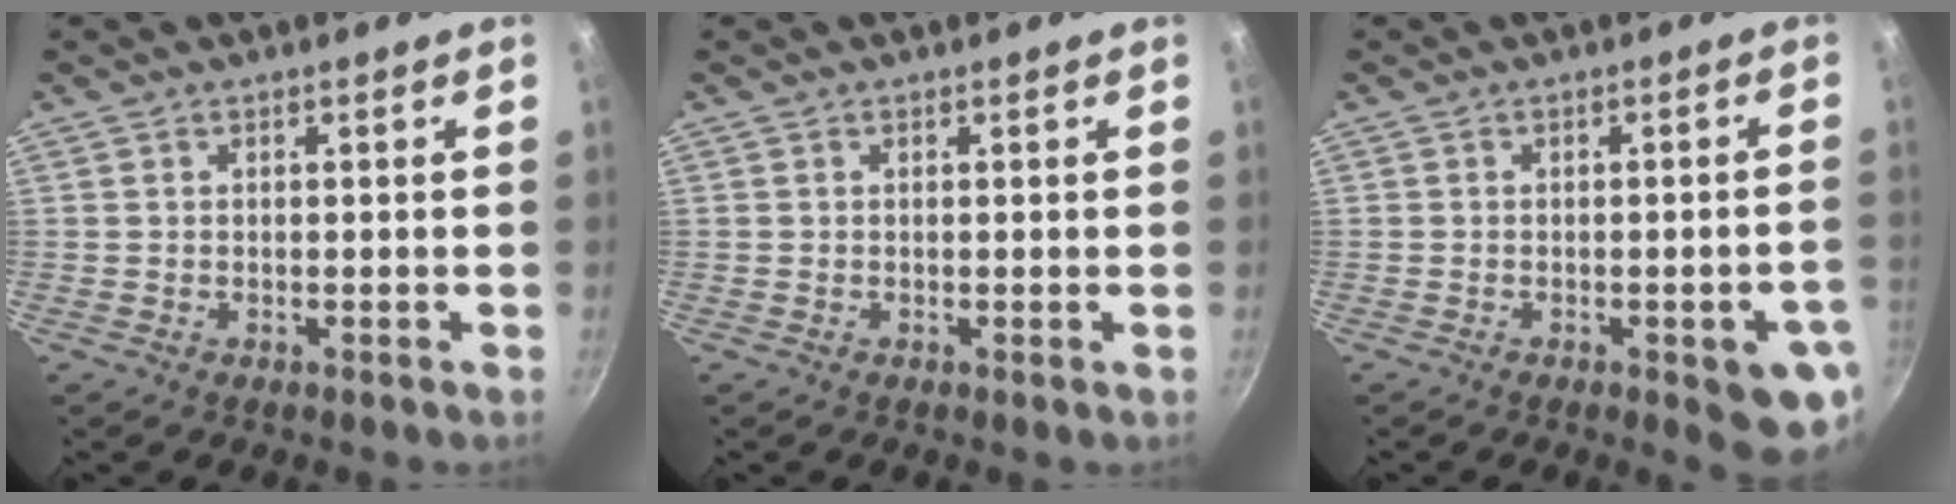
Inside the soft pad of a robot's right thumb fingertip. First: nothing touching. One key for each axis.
{"total": 0.0}
{"total": 8.9, "fx": -3.0, "fy": 2.8, "fz": 7.9, "tx": -0.071, "ty": 0.008, "tz": -0.035}